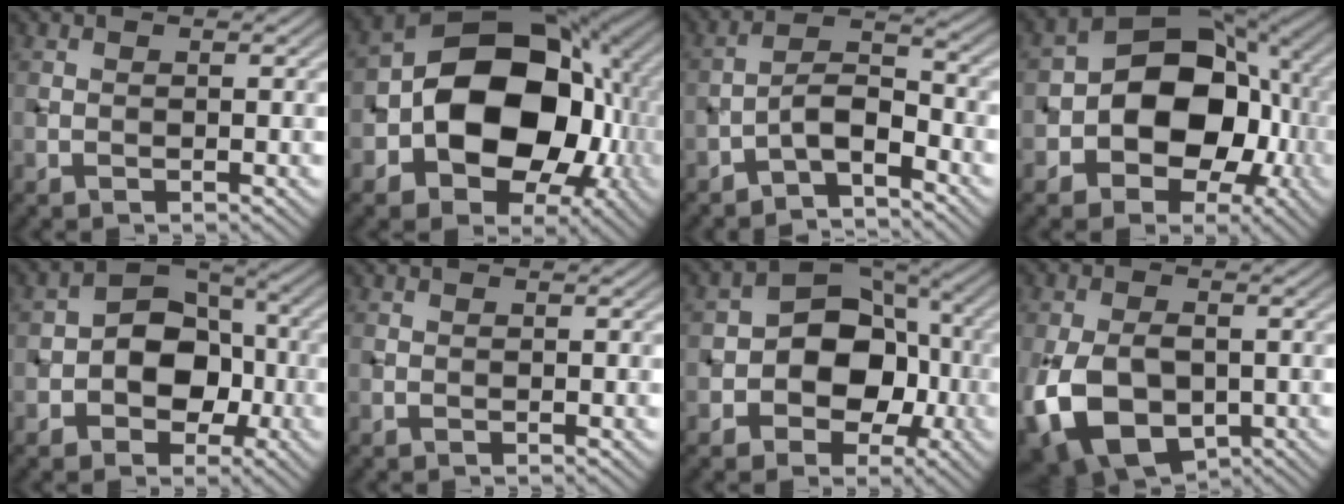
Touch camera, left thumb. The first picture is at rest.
{"total": 16.5, "force": [-2.2, 11.8, 11.4], "torque": [-0.159, -0.007, -0.049]}
{"total": 5.1, "force": [-3.5, 1.7, 3.3], "torque": [-0.061, 0.014, -0.074]}
{"total": 13.6, "force": [-2.0, 9.8, 9.1], "torque": [-0.143, -0.006, -0.047]}
{"total": 8.0, "force": [-1.7, 6.1, 5.0], "torque": [-0.064, 0.008, -0.049]}
{"total": 0.0}
{"total": 10.1, "force": [-1.9, 7.7, 6.2], "torque": [-0.069, 0.003, -0.055]}
{"total": 11.9, "force": [-3.9, 7.4, 8.4], "torque": [-0.163, -0.026, -0.051]}